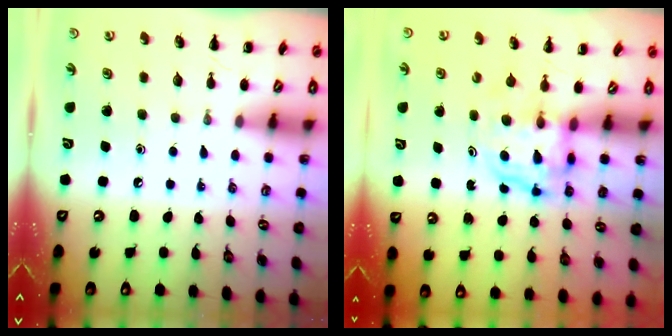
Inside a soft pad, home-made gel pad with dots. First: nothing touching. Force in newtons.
{"total": 4.0, "press": 4.0, "slide": 0.3}